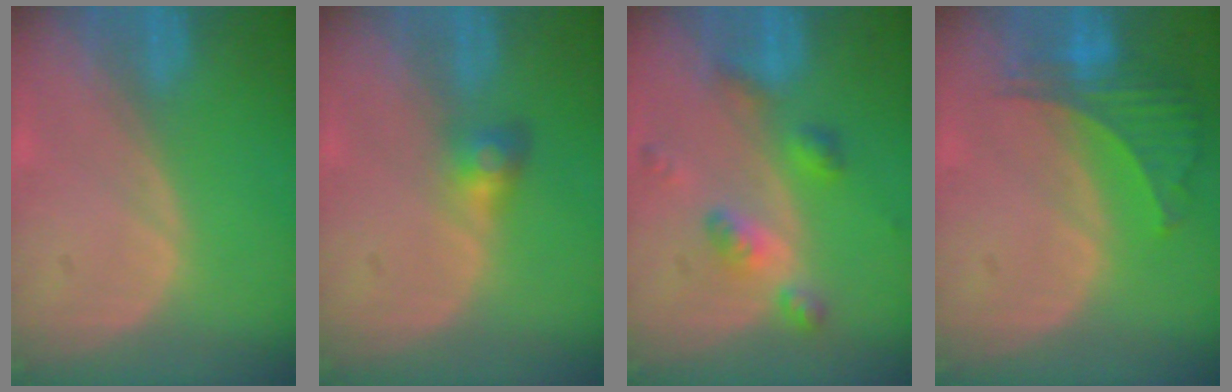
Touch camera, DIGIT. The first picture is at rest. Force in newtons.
{"total": 2.8, "press": 2.6, "slide": 0.9}
{"total": 6.0, "press": 5.3, "slide": 2.9}
{"total": 6.3, "press": 5.9, "slide": 2.2}